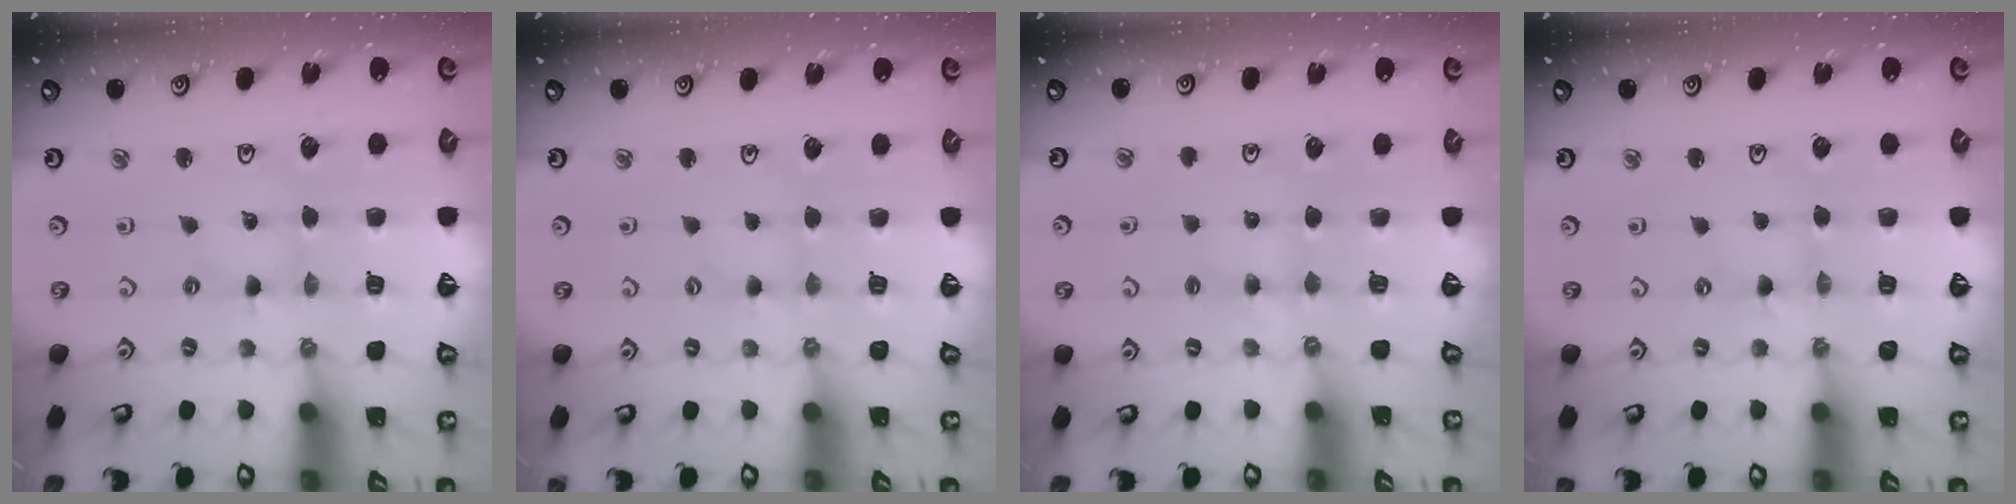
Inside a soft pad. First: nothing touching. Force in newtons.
{"total": 1.7, "press": 1.7, "slide": 0.2}
{"total": 2.6, "press": 2.5, "slide": 0.4}
{"total": 0.0}